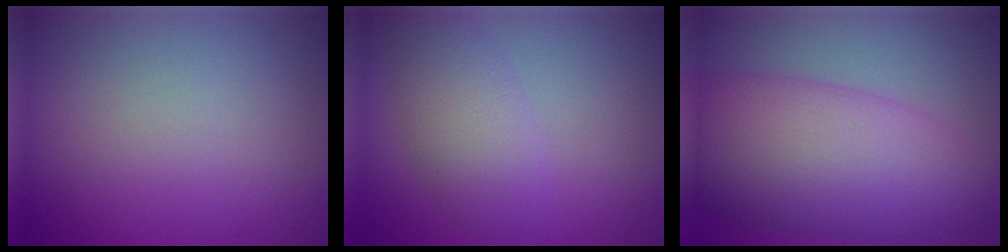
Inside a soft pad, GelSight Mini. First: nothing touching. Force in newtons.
{"total": 4.4, "press": 4.4, "slide": 0.0}
{"total": 10.7, "press": 10.7, "slide": 0.4}